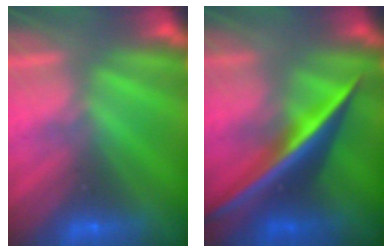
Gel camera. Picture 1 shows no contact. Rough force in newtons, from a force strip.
{"total": 2.6}